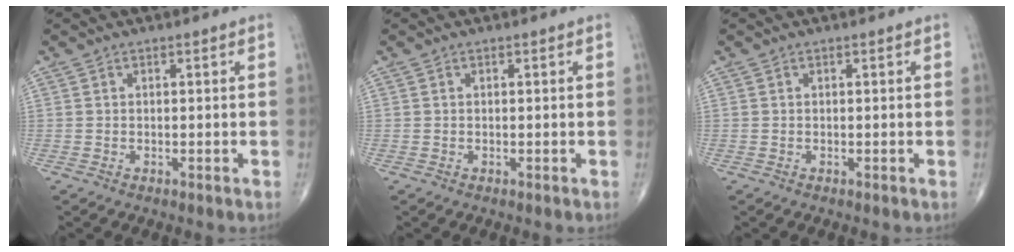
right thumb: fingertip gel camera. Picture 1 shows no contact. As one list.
[{"total": 0.0}, {"total": 0.0}]